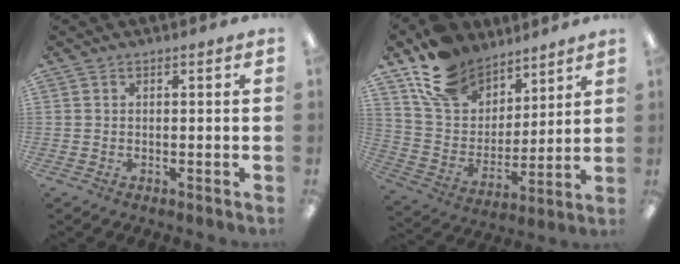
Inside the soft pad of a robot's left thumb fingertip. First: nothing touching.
{"total": 14.8, "force": [11.1, 9.0, 3.7], "torque": [-0.082, -0.078, 0.217]}